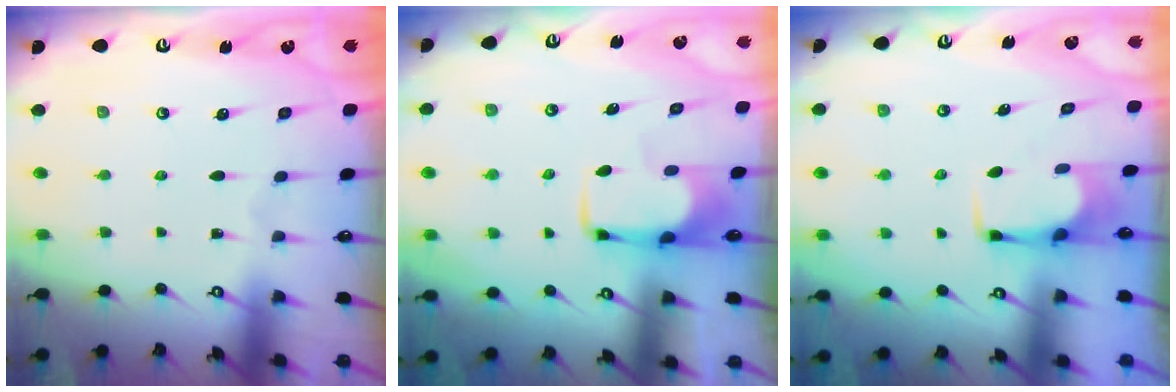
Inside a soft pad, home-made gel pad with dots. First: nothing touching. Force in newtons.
{"total": 2.0, "press": 2.0, "slide": 0.4}
{"total": 2.7, "press": 2.7, "slide": 0.4}